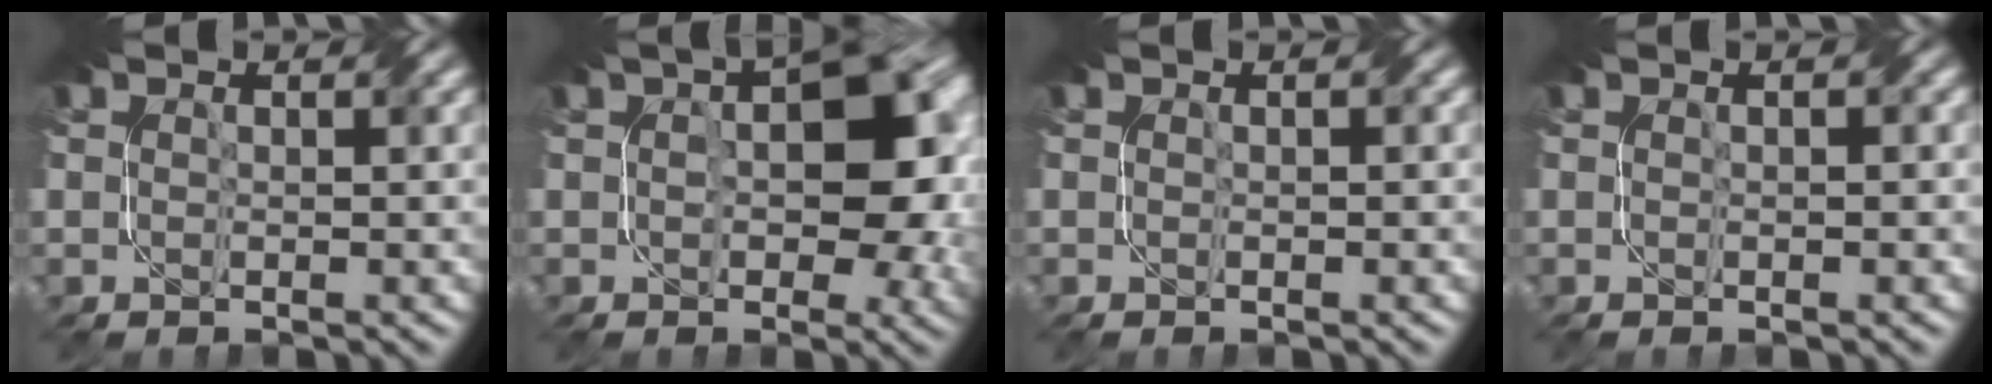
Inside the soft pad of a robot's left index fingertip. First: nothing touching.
{"total": 10.5, "force": [1.0, 6.0, 8.6], "torque": [-0.102, 0.012, 0.013]}
{"total": 0.9, "force": [0.0, 0.2, 0.8], "torque": [-0.014, -0.004, -0.005]}
{"total": 1.4, "force": [0.2, 0.5, 1.3], "torque": [-0.016, -0.004, -0.004]}